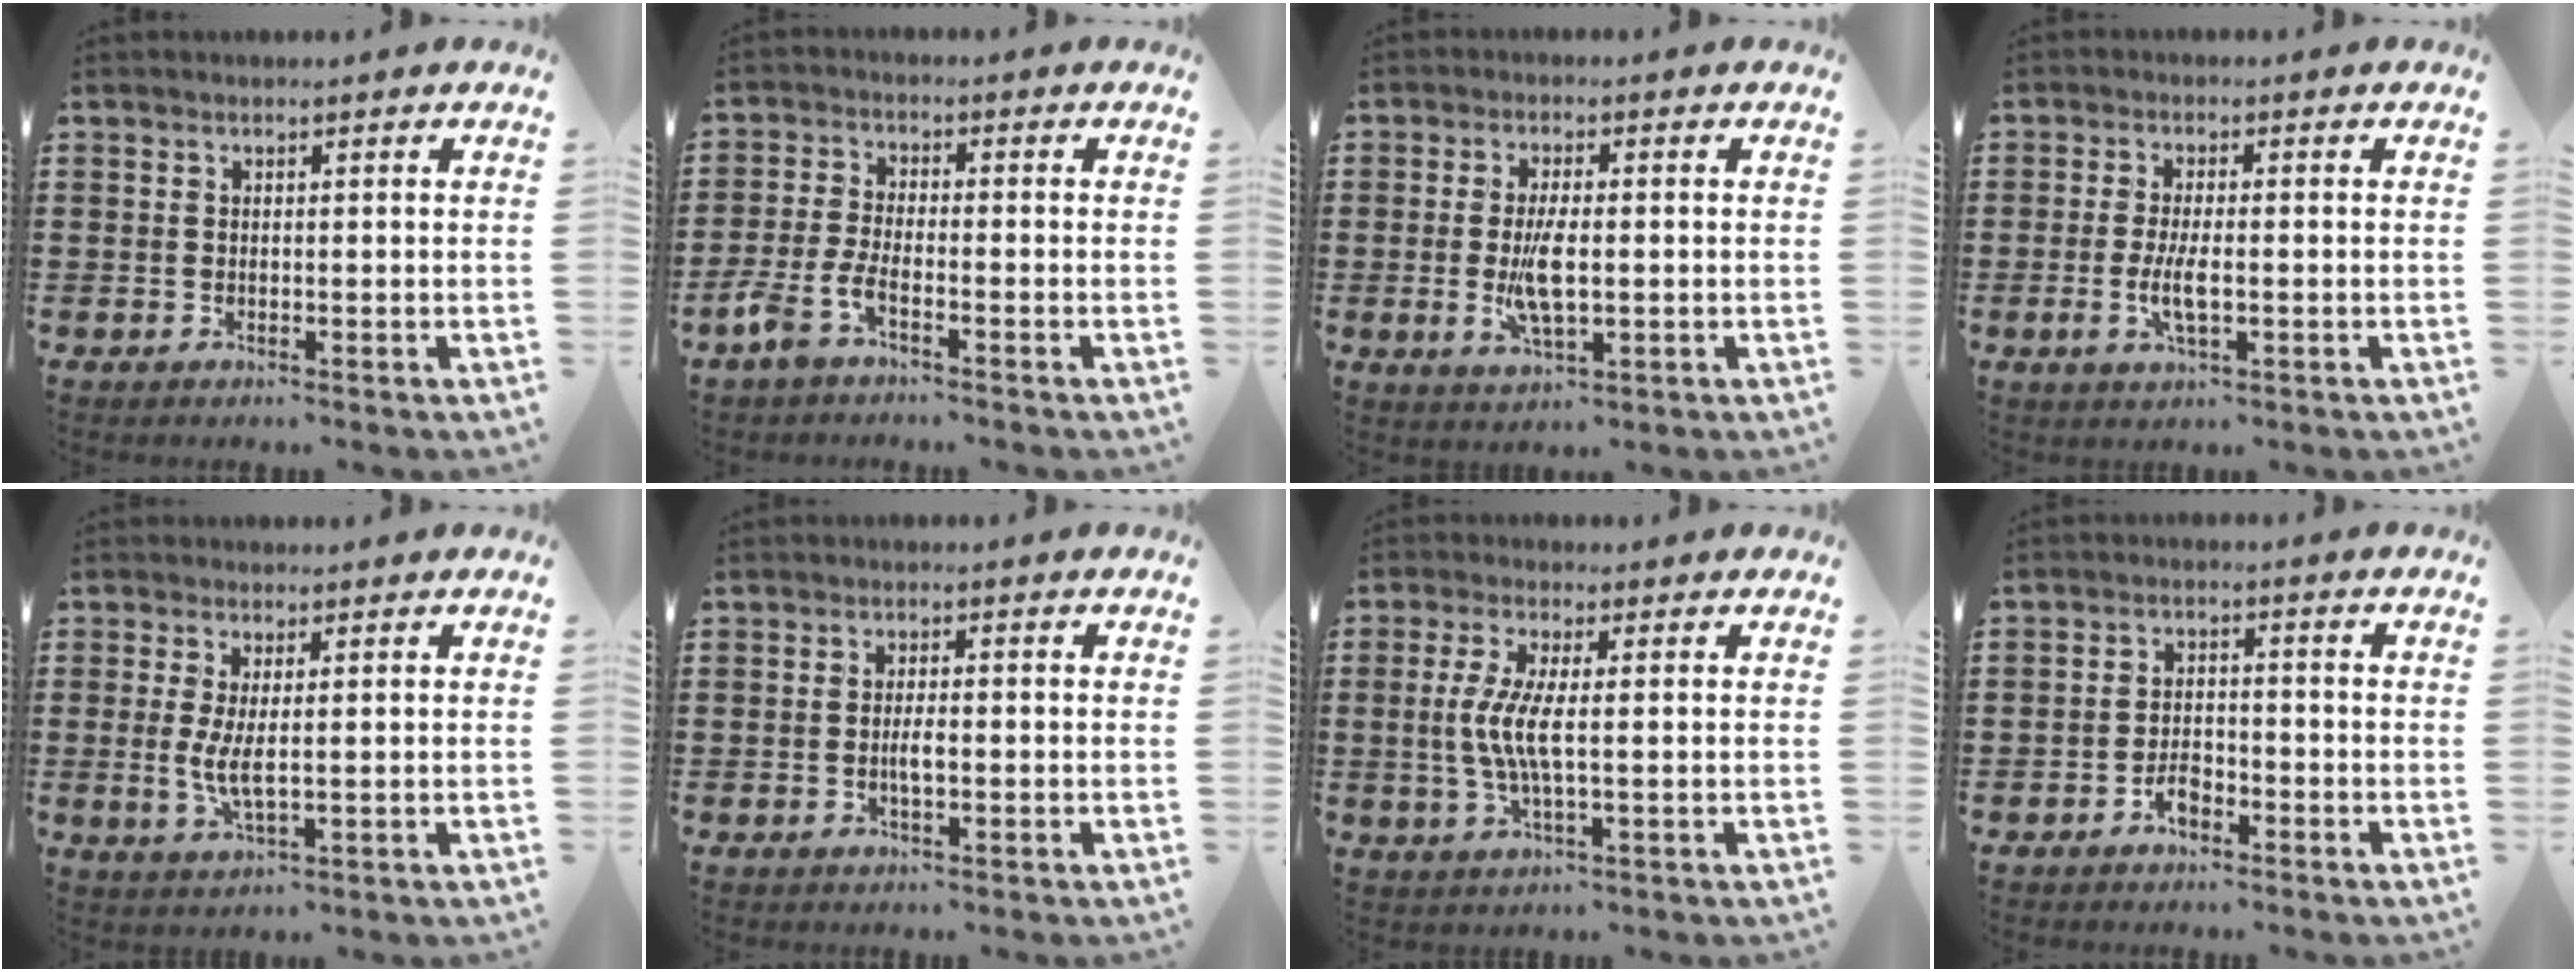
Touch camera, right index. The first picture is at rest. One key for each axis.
{"total": 4.2, "fx": -2.9, "fy": 0.8, "fz": 2.9, "tx": -0.078, "ty": -0.008, "tz": -0.059}
{"total": 6.5, "fx": -0.7, "fy": 2.3, "fz": 6.0, "tx": -0.126, "ty": -0.007, "tz": -0.015}
{"total": 4.6, "fx": -1.0, "fy": 1.4, "fz": 4.2, "tx": -0.093, "ty": -0.004, "tz": -0.024}
{"total": 4.2, "fx": 0.3, "fy": 1.2, "fz": 4.0, "tx": -0.082, "ty": -0.003, "tz": 0.003}
{"total": 2.4, "fx": -0.6, "fy": 0.7, "fz": 2.2, "tx": -0.050, "ty": 0.000, "tz": -0.014}
{"total": 5.6, "fx": -0.1, "fy": 0.8, "fz": 5.5, "tx": -0.122, "ty": -0.010, "tz": -0.012}
{"total": 3.1, "fx": -2.1, "fy": 1.4, "fz": 1.7, "tx": -0.032, "ty": 0.002, "tz": -0.041}